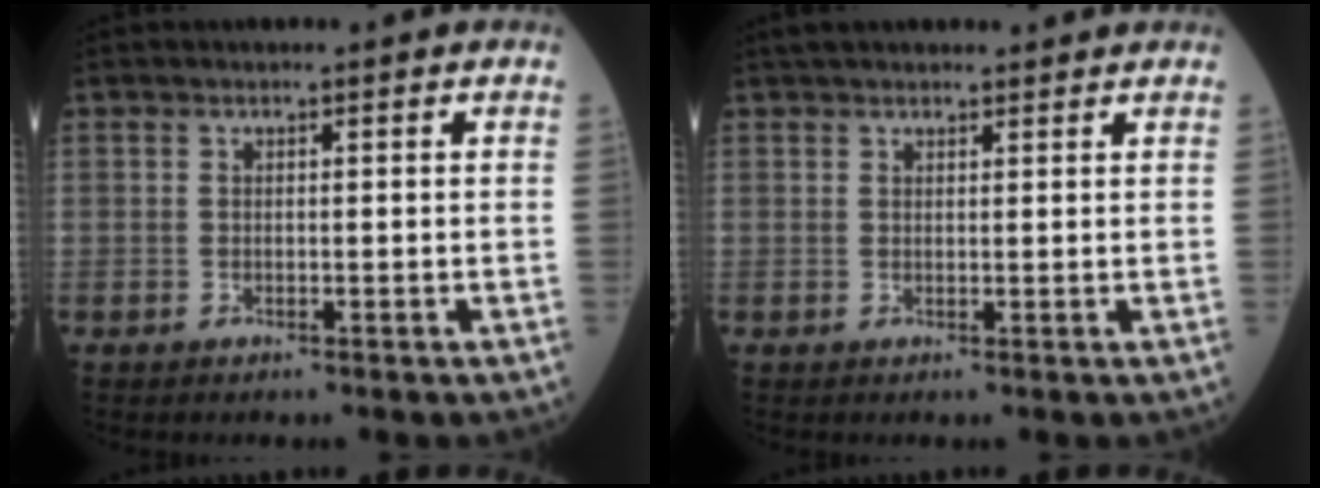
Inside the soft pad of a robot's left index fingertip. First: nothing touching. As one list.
[{"total": 6.7, "force": [6.0, 1.7, 2.3], "torque": [-0.028, 0.035, 0.087]}]